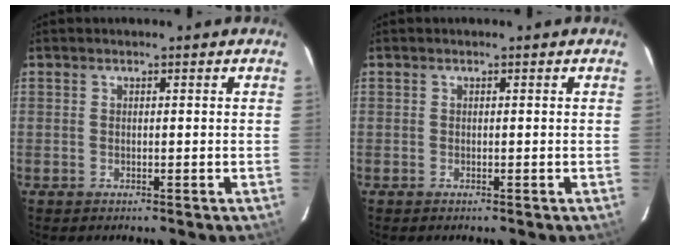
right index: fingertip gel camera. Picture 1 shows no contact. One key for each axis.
{"total": 0.0}